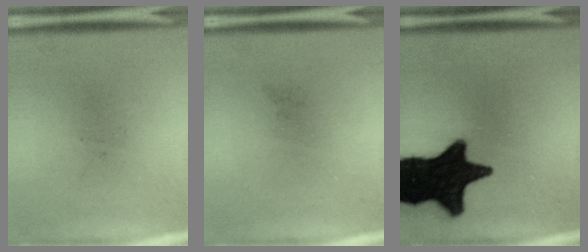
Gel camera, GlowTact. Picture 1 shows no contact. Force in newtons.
{"total": 0.0}
{"total": 19.1}